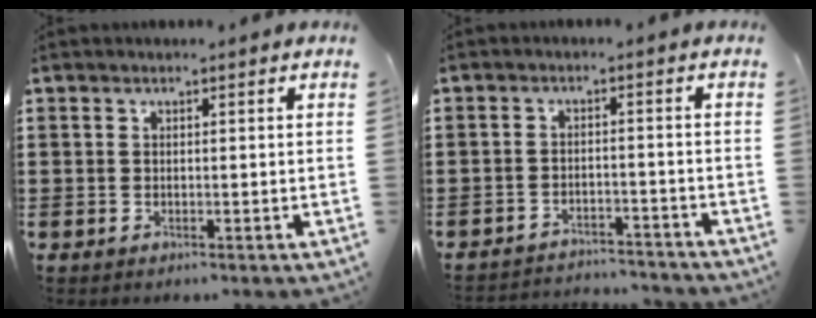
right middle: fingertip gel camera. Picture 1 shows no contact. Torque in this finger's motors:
{"motor_torque": [2.14, 0.00, 0.10, 0.06]}